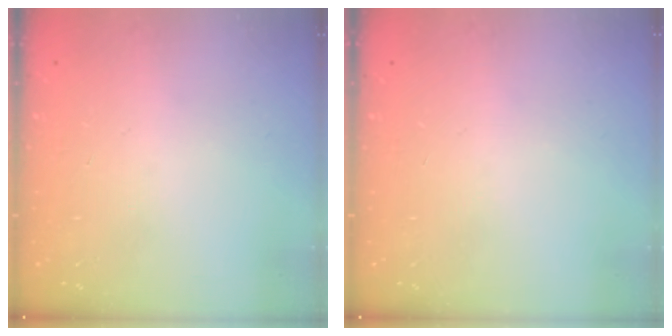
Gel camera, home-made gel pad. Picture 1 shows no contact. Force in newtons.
{"total": 0.0}